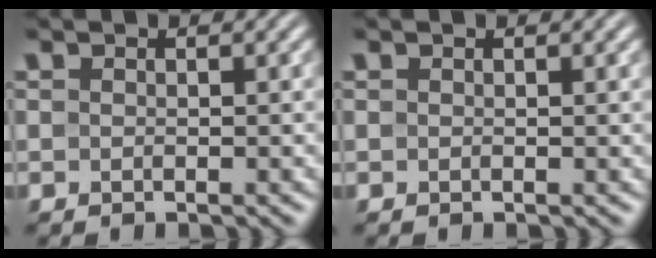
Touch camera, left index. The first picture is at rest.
{"total": 0.5, "force": [0.4, 0.1, 0.4], "torque": [-0.003, 0.005, 0.005]}